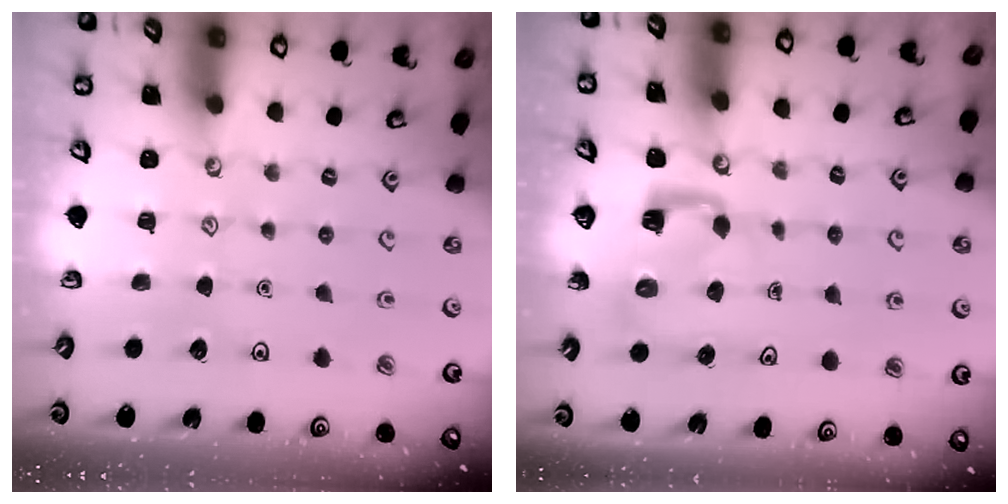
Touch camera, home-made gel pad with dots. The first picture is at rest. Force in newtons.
{"total": 4.3, "press": 4.3, "slide": 0.1}